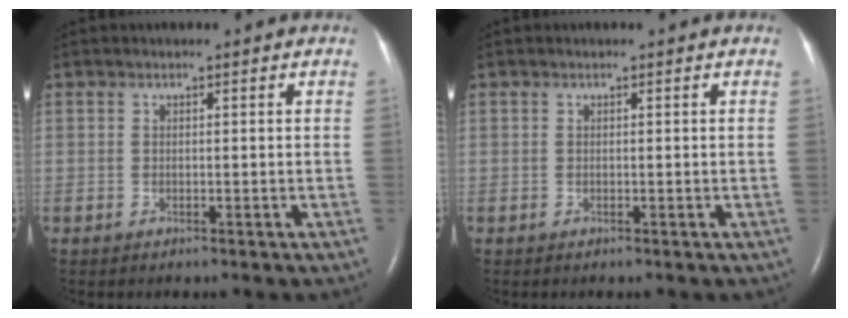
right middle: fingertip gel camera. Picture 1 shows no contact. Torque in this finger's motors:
{"motor_torque": [-0.03, 0.11, 0.00, 0.01]}